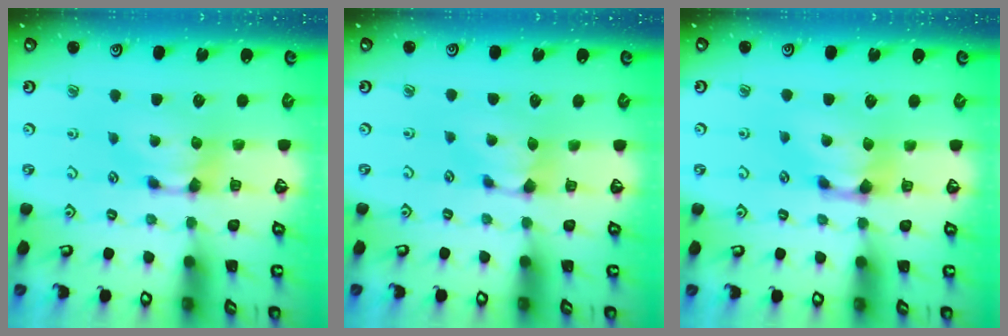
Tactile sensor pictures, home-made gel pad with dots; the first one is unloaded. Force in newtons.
{"total": 0.9, "press": 0.7, "slide": 0.6}
{"total": 1.3, "press": 0.5, "slide": 1.2}